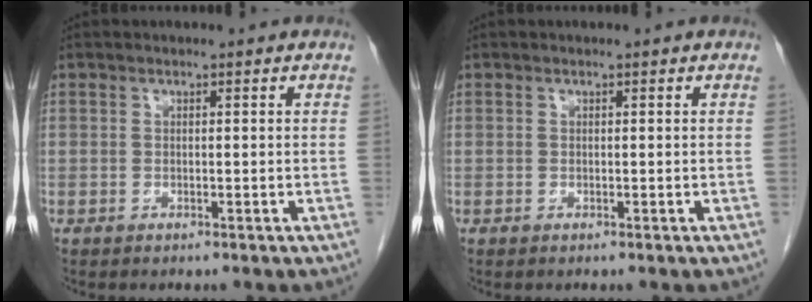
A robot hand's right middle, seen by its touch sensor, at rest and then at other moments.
{"total": 0.0}